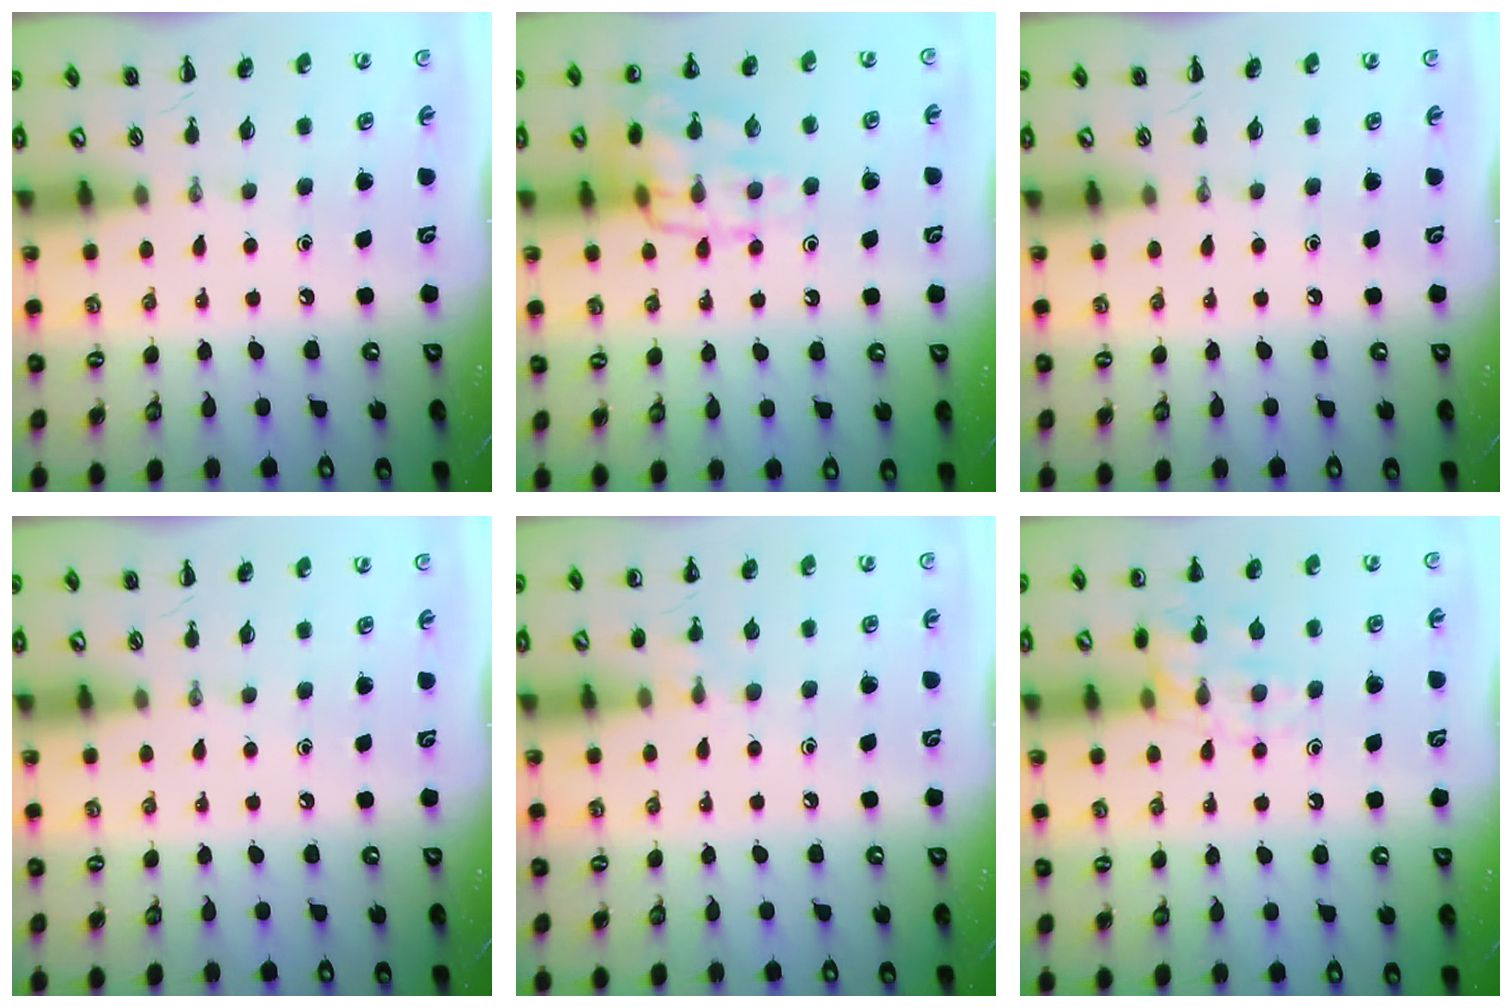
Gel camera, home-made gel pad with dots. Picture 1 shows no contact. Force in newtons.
{"total": 14.0, "press": 14.0, "slide": 1.3}
{"total": 0.0}
{"total": 0.0}
{"total": 6.1, "press": 5.7, "slide": 2.0}
{"total": 13.9, "press": 13.8, "slide": 1.1}